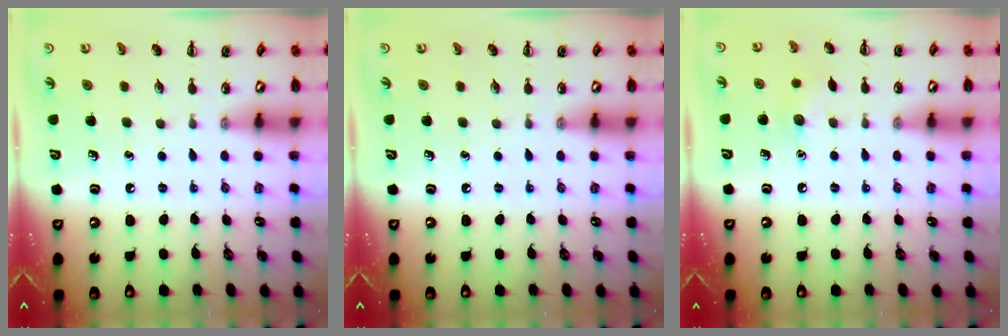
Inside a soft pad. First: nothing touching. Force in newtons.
{"total": 0.0}
{"total": 5.6, "press": 5.4, "slide": 1.4}